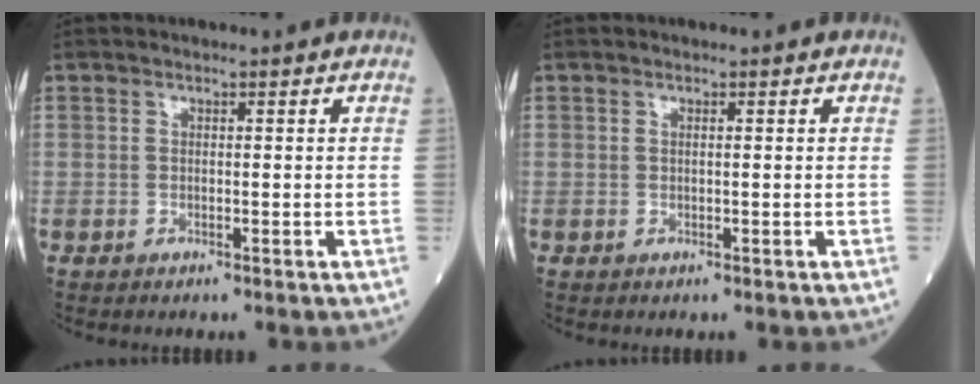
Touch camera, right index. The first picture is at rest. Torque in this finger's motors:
{"motor_torque": [0.01, 0.03, 0.03, 0.01]}